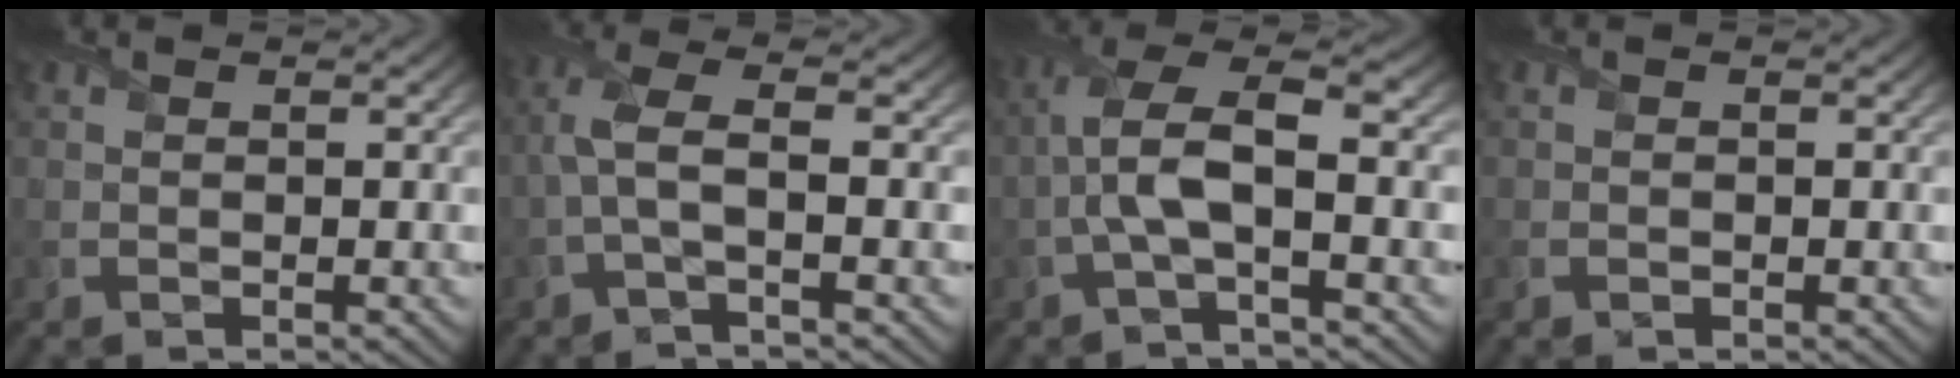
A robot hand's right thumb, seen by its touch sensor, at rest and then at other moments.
{"total": 4.2, "force": [-0.6, 1.0, 4.0], "torque": [-0.096, 0.013, -0.023]}
{"total": 7.1, "force": [-1.2, 2.2, 6.7], "torque": [-0.153, 0.018, -0.033]}
{"total": 0.6, "force": [-0.3, 0.3, 0.4], "torque": [-0.008, -0.002, -0.003]}